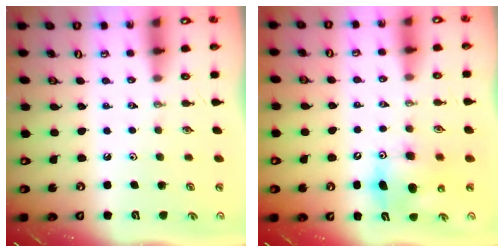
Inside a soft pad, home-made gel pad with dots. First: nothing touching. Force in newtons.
{"total": 9.2, "press": 9.0, "slide": 1.9}